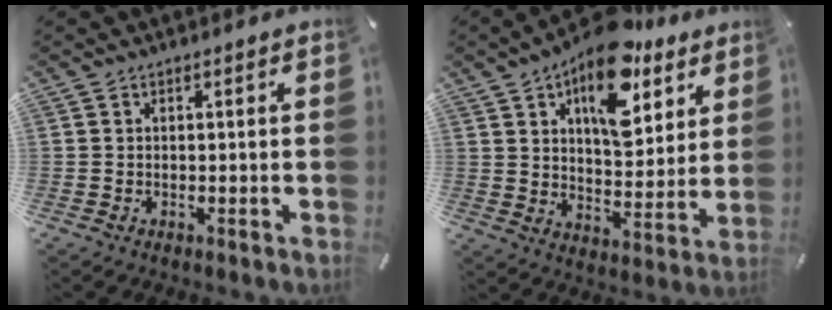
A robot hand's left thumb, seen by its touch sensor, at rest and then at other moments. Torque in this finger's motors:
{"motor_torque": [2.47, 2.54, 1.70, -1.07, 0.24]}